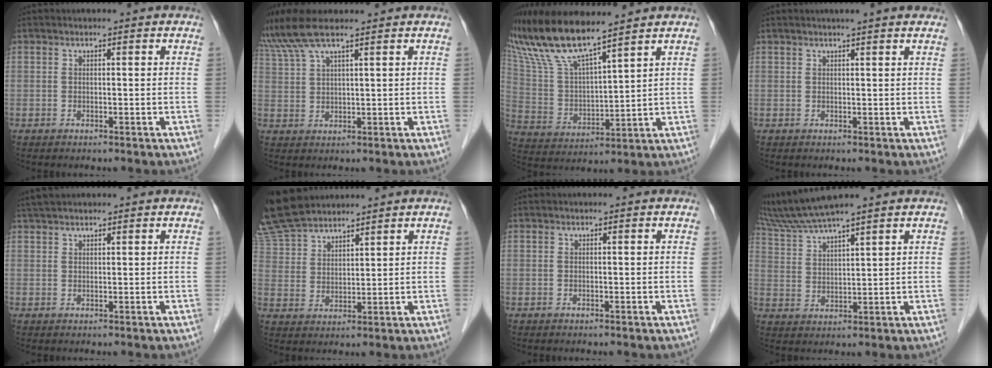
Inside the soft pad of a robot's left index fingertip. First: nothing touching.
{"total": 7.2, "force": [6.1, 0.1, 3.8], "torque": [-0.083, 0.028, 0.118]}
{"total": 12.4, "force": [10.6, 0.2, 6.5], "torque": [-0.144, 0.007, 0.214]}
{"total": 5.2, "force": [4.2, 0.0, 2.9], "torque": [-0.041, 0.020, 0.051]}
{"total": 4.1, "force": [3.5, 0.6, 1.9], "torque": [-0.034, 0.026, 0.066]}
{"total": 13.8, "force": [12.2, 4.2, 4.8], "torque": [-0.133, 0.033, 0.250]}
{"total": 0.0}
{"total": 8.3, "force": [7.4, -1.1, 3.5], "torque": [-0.078, 0.019, 0.148]}